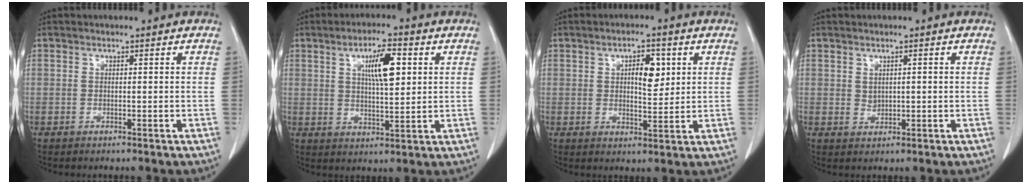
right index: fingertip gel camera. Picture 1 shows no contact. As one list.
[{"total": 7.7, "force": [2.4, 1.8, 7.0], "torque": [-0.119, 0.005, 0.043]}, {"total": 5.3, "force": [1.6, 2.1, 4.6], "torque": [-0.070, 0.001, 0.025]}, {"total": 1.3, "force": [0.3, 0.9, 0.9], "torque": [-0.016, 0.000, 0.012]}]